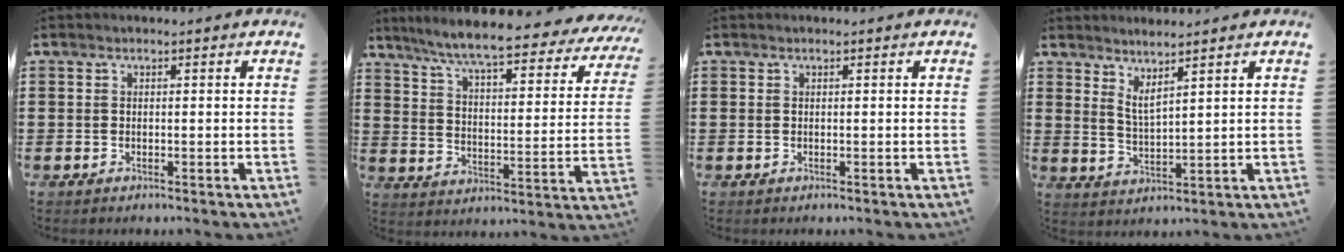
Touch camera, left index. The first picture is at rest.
{"total": 7.9, "force": [6.9, -0.2, 3.8], "torque": [-0.102, -0.047, 0.113]}
{"total": 0.0}
{"total": 2.9, "force": [2.5, 0.0, 1.5], "torque": [-0.038, -0.006, 0.045]}